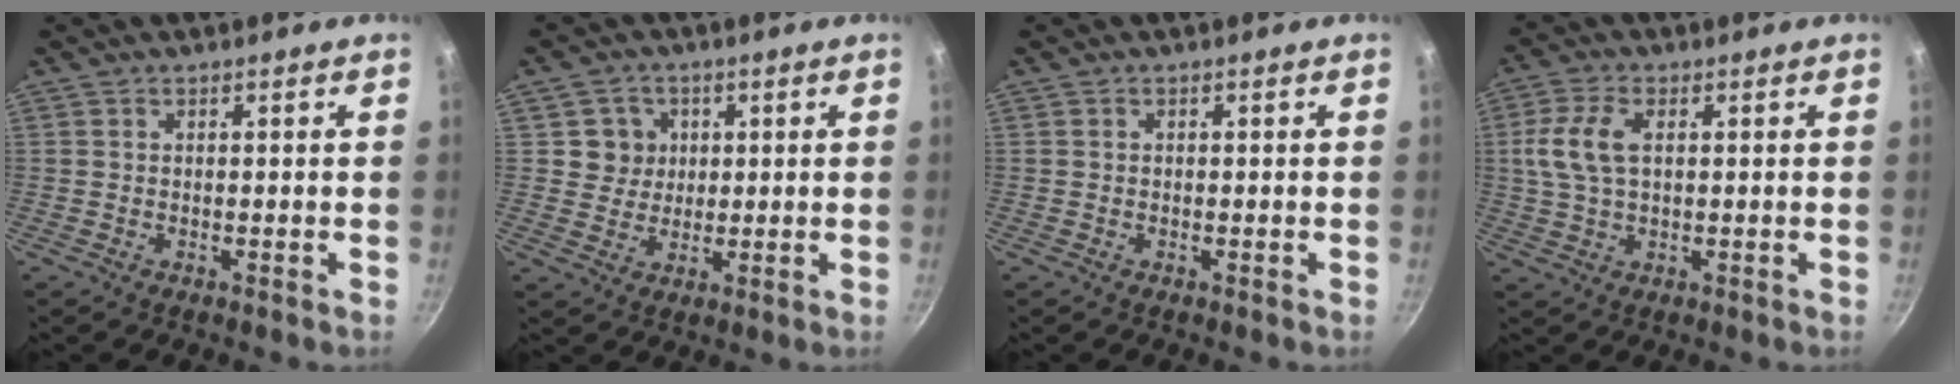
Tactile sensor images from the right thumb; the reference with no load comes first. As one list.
[{"total": 5.5, "force": [1.3, 5.2, 1.1], "torque": [0.019, 0.001, 0.019]}, {"total": 0.0}, {"total": 7.8, "force": [1.4, 4.4, 6.3], "torque": [-0.129, 0.012, 0.023]}]